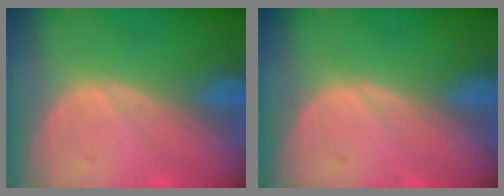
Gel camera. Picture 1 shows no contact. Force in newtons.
{"total": 0.0}